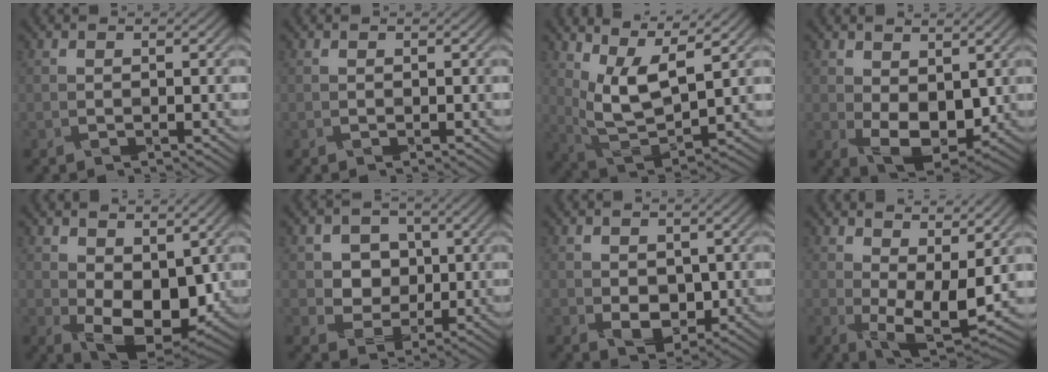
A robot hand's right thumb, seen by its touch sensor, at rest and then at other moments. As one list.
[{"total": 0.0}, {"total": 9.8, "force": [4.6, 3.9, 7.8], "torque": [-0.182, 0.005, 0.097]}, {"total": 7.3, "force": [0.4, 4.4, 5.8], "torque": [-0.111, -0.014, 0.016]}, {"total": 10.0, "force": [0.4, 5.9, 8.0], "torque": [-0.146, -0.018, 0.018]}, {"total": 4.5, "force": [0.6, 4.2, 1.5], "torque": [-0.045, -0.014, 0.012]}, {"total": 3.6, "force": [-0.3, 2.7, 2.4], "torque": [-0.053, -0.011, 0.003]}, {"total": 9.2, "force": [2.4, 4.0, 8.0], "torque": [-0.141, -0.011, 0.050]}]